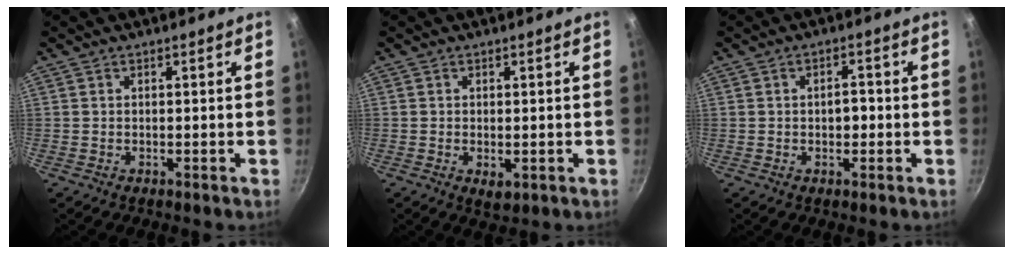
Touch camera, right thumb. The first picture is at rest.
{"total": 2.2, "force": [-0.4, 1.1, 1.8], "torque": [-0.028, -0.006, -0.002]}
{"total": 2.9, "force": [-0.2, 1.8, 2.3], "torque": [-0.026, 0.008, -0.004]}